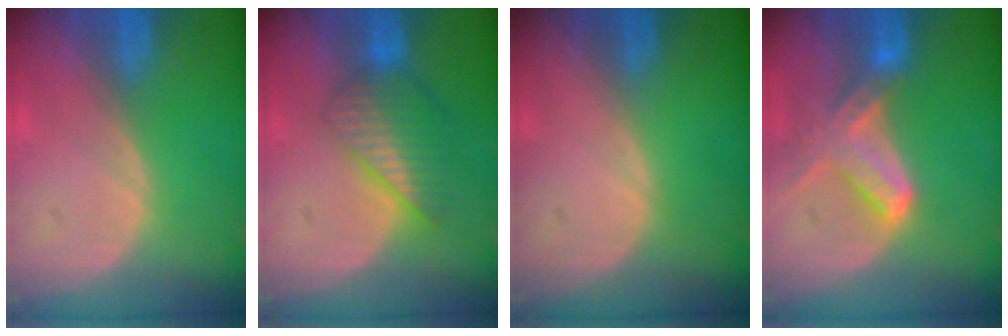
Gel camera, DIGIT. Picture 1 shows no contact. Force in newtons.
{"total": 6.6, "press": 6.0, "slide": 2.6}
{"total": 0.0}
{"total": 7.0, "press": 6.5, "slide": 2.6}